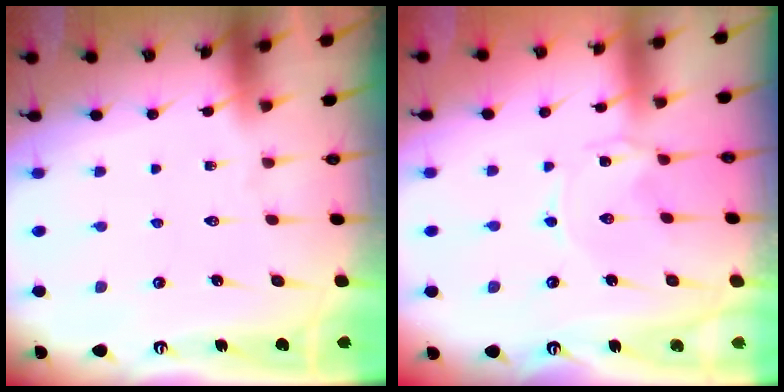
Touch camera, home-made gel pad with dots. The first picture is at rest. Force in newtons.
{"total": 0.5, "press": 0.5, "slide": 0.1}